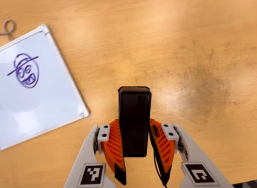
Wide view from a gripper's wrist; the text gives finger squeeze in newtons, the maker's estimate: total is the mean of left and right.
{"total": 4.8, "left": 3.2, "right": 6.5}